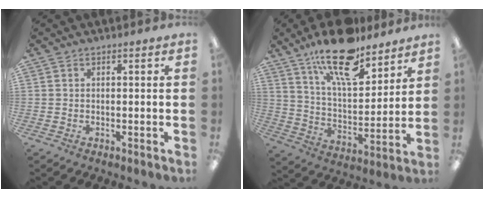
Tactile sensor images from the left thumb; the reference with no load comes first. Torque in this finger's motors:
{"motor_torque": [0.41, 0.43, 1.54, -1.24, 0.36]}